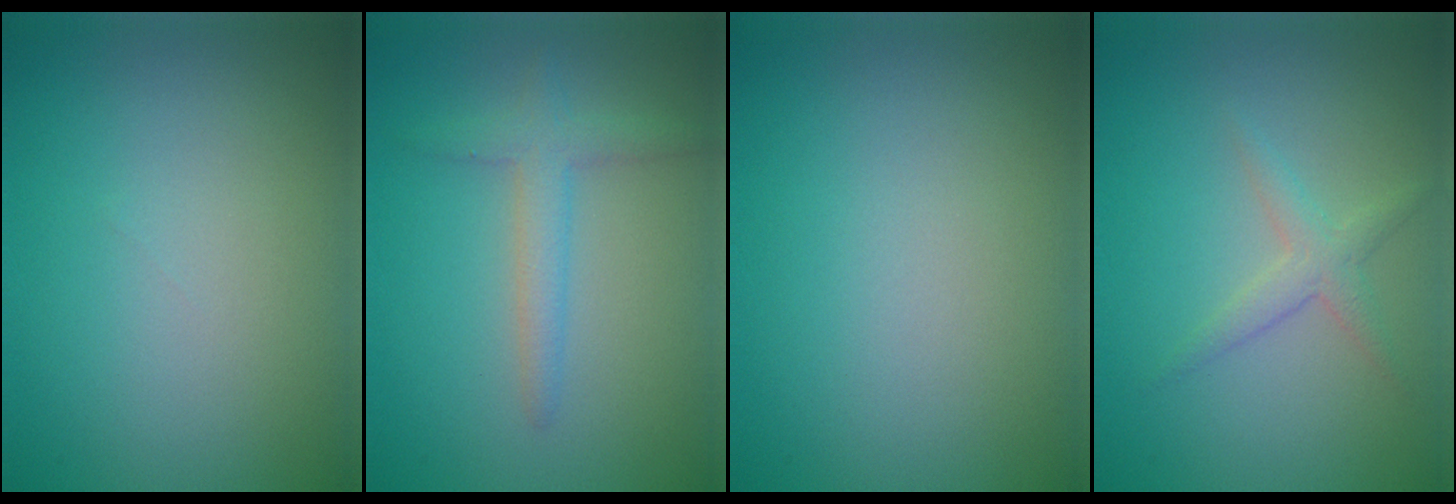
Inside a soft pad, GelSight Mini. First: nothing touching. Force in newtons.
{"total": 2.4, "press": 2.4, "slide": 0.2}
{"total": 0.0}
{"total": 1.8, "press": 1.8, "slide": 0.1}